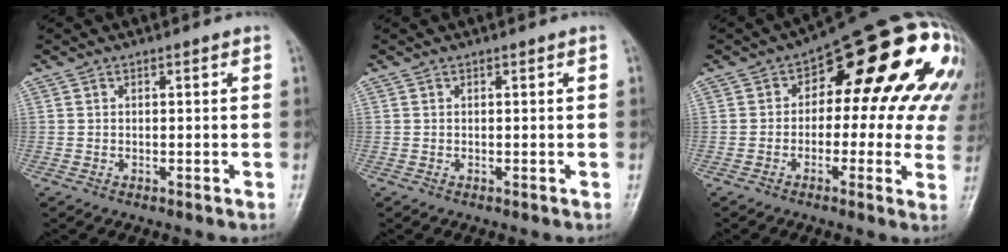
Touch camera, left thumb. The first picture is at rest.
{"total": 0.0}
{"total": 21.8, "force": [4.6, 10.6, 18.5], "torque": [-0.189, 0.030, 0.048]}